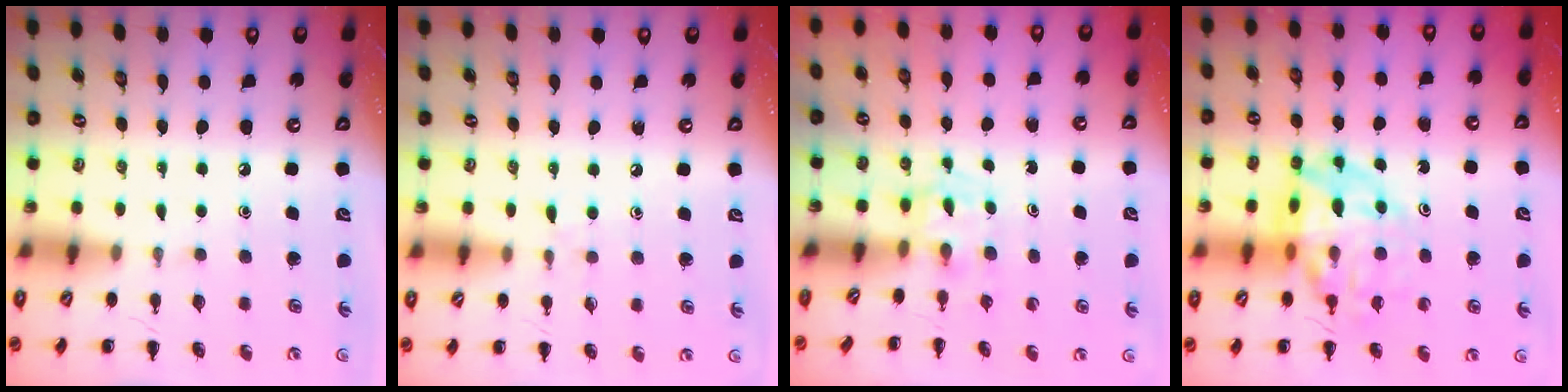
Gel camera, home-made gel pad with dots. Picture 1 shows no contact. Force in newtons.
{"total": 5.1, "press": 4.8, "slide": 1.9}
{"total": 2.4, "press": 2.2, "slide": 1.0}
{"total": 17.0, "press": 16.6, "slide": 4.0}